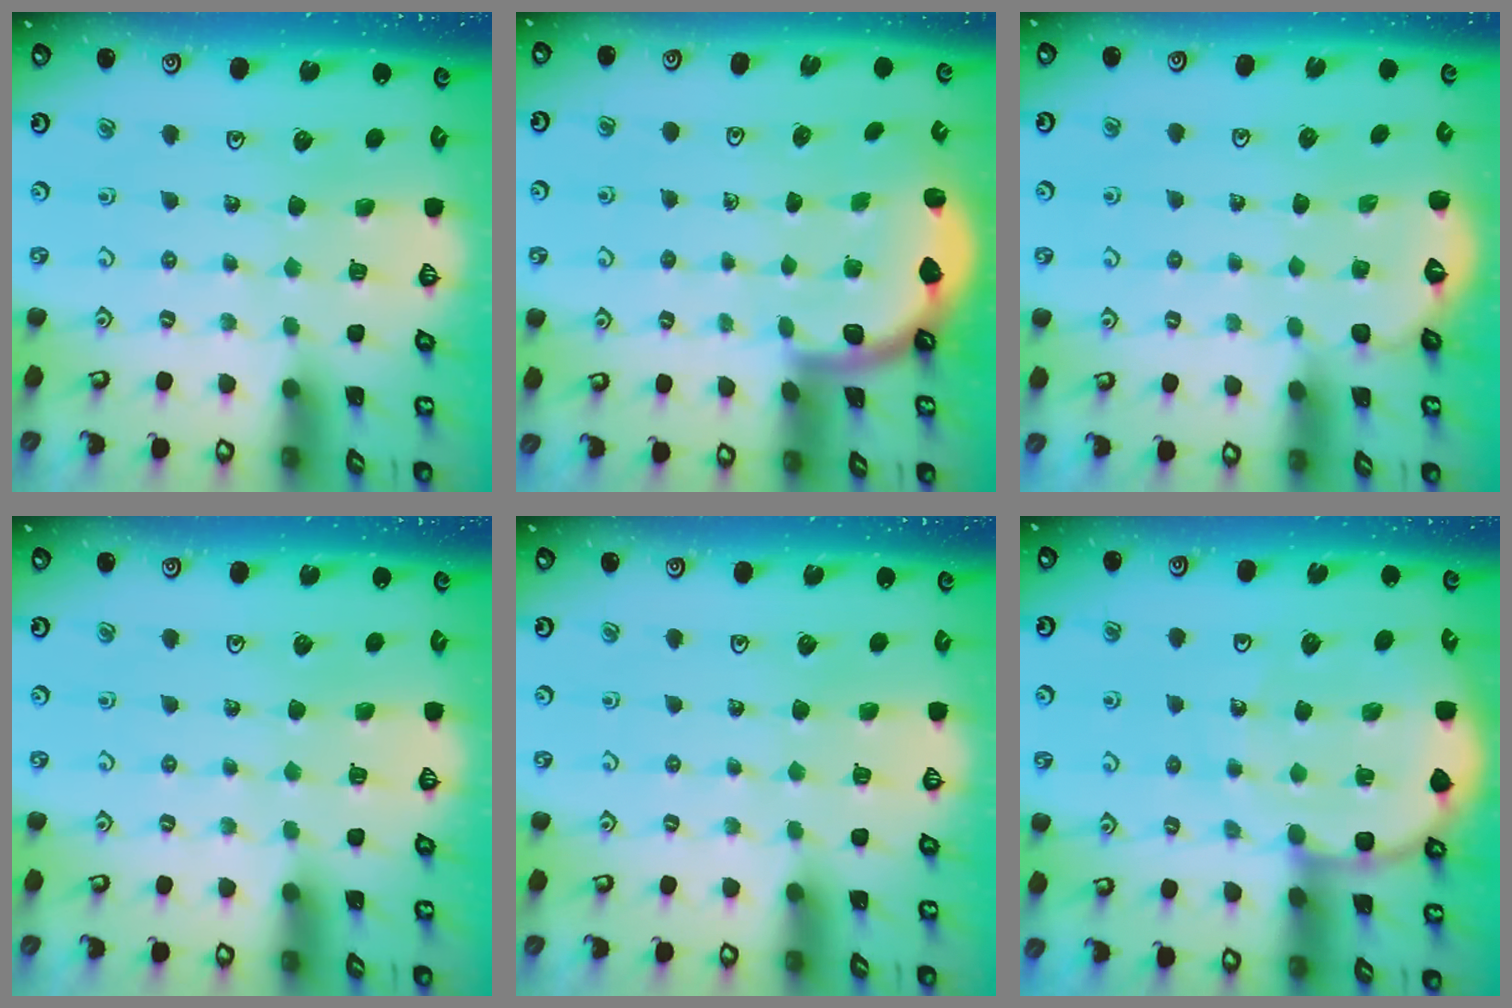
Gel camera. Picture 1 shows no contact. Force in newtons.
{"total": 1.6, "press": 1.6, "slide": 0.1}
{"total": 1.9, "press": 0.7, "slide": 1.8}
{"total": 0.0}
{"total": 0.0}
{"total": 9.3, "press": 9.3, "slide": 1.1}